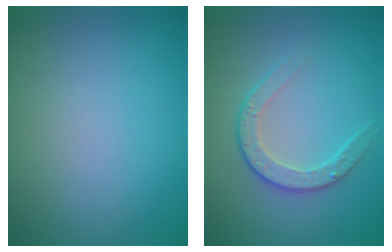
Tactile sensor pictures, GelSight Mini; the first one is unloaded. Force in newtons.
{"total": 2.6, "press": 2.0, "slide": 1.7}